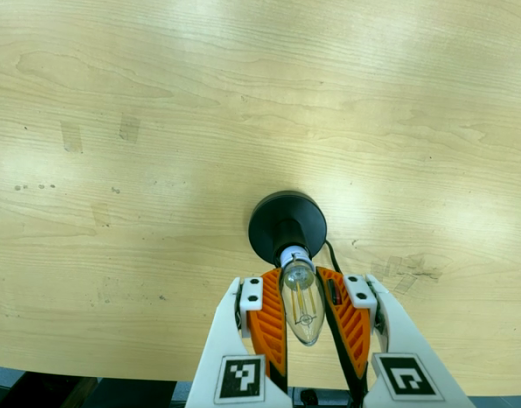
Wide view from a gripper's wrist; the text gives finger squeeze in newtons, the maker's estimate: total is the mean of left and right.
{"total": 16.4, "left": 15.9, "right": 16.8}